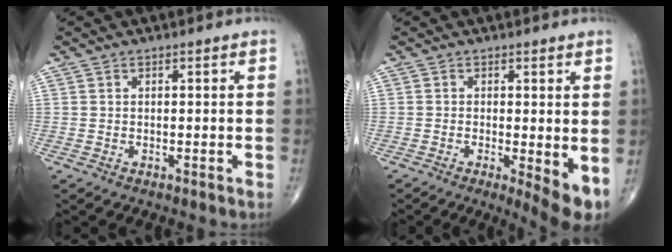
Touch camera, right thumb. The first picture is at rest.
{"total": 6.2, "force": [-0.9, 1.7, 5.9], "torque": [-0.090, -0.019, -0.015]}